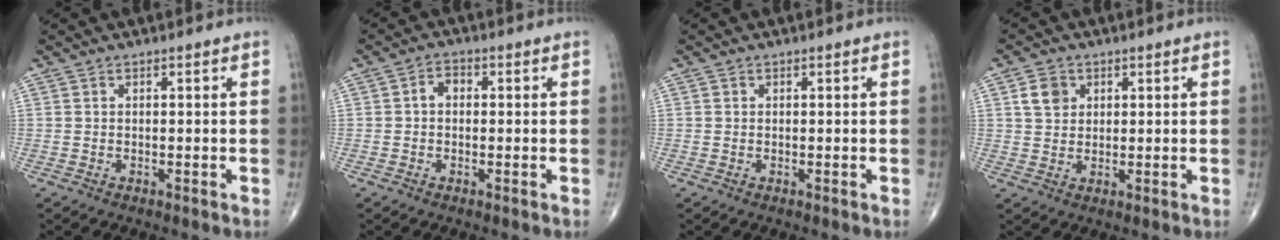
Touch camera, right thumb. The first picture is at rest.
{"total": 2.7, "force": [0.0, 2.0, 1.8], "torque": [-0.020, 0.014, -0.008]}
{"total": 0.0}
{"total": 4.5, "force": [1.6, 3.6, 2.1], "torque": [-0.021, -0.003, 0.029]}